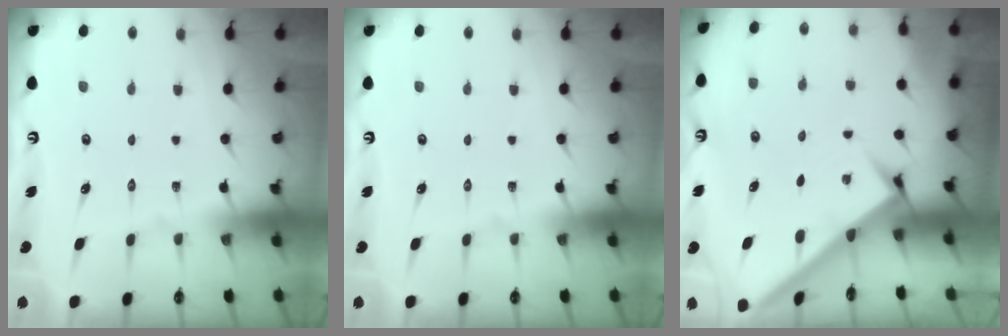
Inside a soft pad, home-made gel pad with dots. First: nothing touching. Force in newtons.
{"total": 0.0}
{"total": 2.9, "press": 2.9, "slide": 0.4}